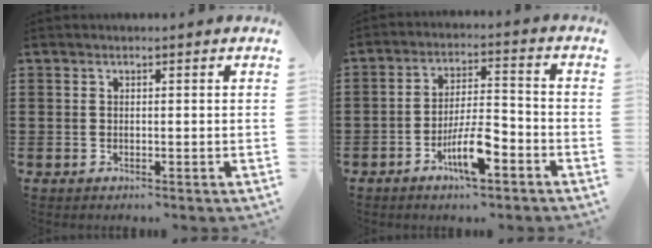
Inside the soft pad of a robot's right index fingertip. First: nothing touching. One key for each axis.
{"total": 8.0, "fx": -4.2, "fy": 2.3, "fz": 6.4, "tx": -0.129, "ty": 0.000, "tz": -0.077}